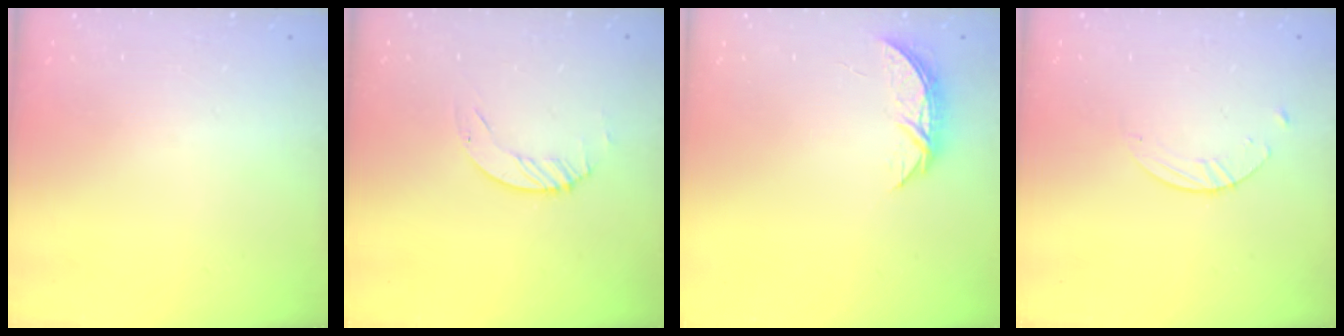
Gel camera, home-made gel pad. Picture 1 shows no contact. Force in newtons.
{"total": 1.2, "press": 1.2, "slide": 0.2}
{"total": 5.2, "press": 5.2, "slide": 0.6}
{"total": 2.7, "press": 2.6, "slide": 0.3}